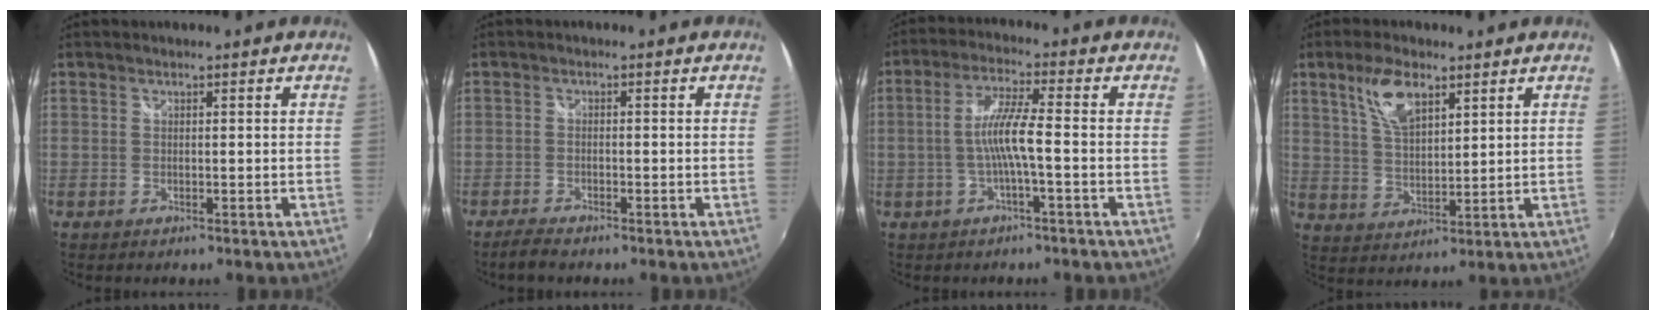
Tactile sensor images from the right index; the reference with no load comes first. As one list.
[{"total": 3.7, "force": [-2.8, 1.1, 2.1], "torque": [-0.053, -0.009, -0.050]}, {"total": 6.7, "force": [-1.7, -0.1, 6.5], "torque": [-0.136, 0.006, -0.029]}, {"total": 8.4, "force": [4.7, 3.6, 6.0], "torque": [-0.115, 0.011, 0.095]}]